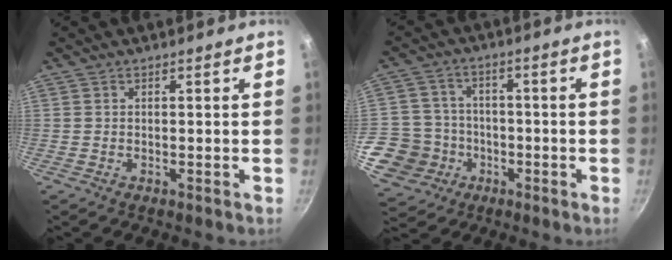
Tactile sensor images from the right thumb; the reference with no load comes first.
{"total": 12.9, "force": [-4.1, 11.3, 4.5], "torque": [-0.071, 0.034, -0.072]}